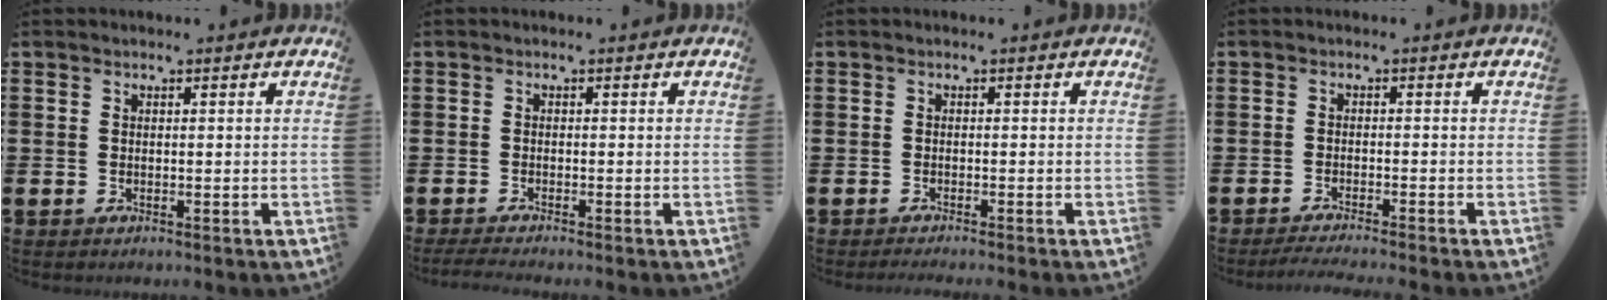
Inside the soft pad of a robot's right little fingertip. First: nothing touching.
{"total": 1.3, "force": [-0.9, 0.1, 0.9], "torque": [-0.015, -0.001, -0.016]}
{"total": 0.7, "force": [-0.6, -0.1, 0.4], "torque": [-0.004, -0.003, -0.012]}
{"total": 1.6, "force": [-1.4, -0.2, 0.7], "torque": [-0.010, 0.003, -0.026]}